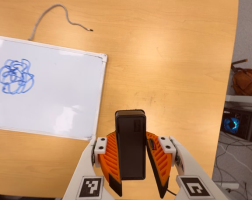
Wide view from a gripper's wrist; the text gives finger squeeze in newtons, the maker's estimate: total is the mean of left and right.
{"total": 6.0, "left": 5.7, "right": 6.3}